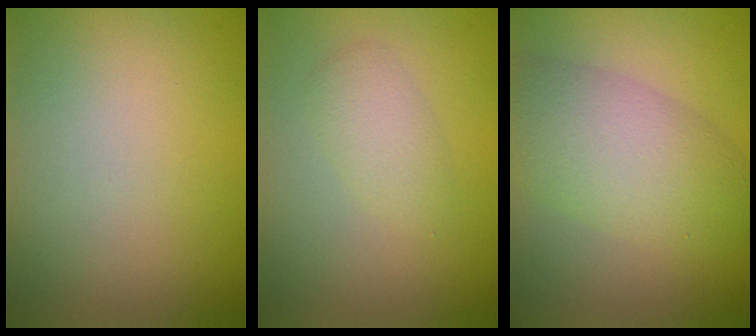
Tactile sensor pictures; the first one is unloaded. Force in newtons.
{"total": 2.0, "press": 2.0, "slide": 0.0}
{"total": 6.0, "press": 6.0, "slide": 0.5}